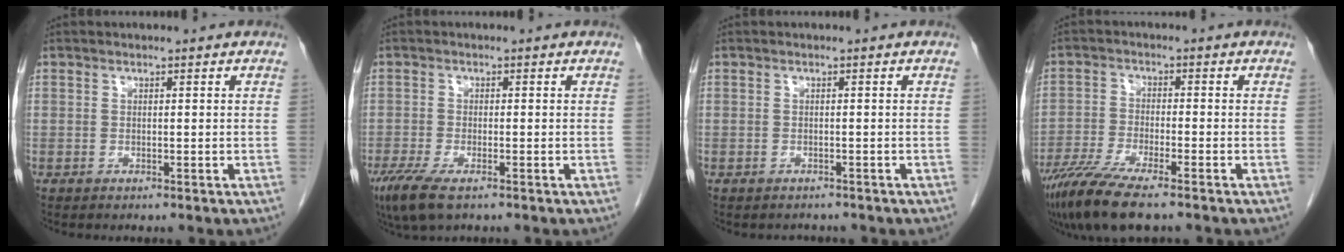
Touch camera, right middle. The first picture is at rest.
{"total": 5.7, "force": [-3.6, 1.4, 4.1], "torque": [-0.086, -0.017, -0.060]}
{"total": 1.6, "force": [-1.4, 0.8, 0.0], "torque": [-0.006, 0.000, -0.021]}
{"total": 9.7, "force": [-7.3, 1.1, 6.3], "torque": [-0.116, -0.024, -0.128]}